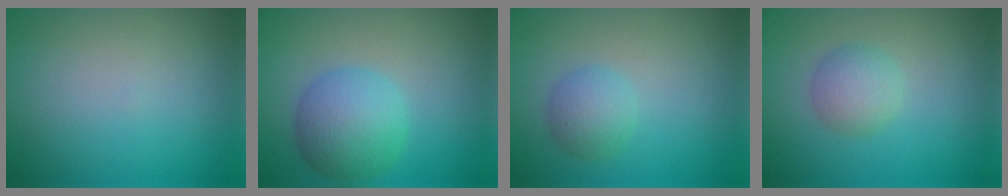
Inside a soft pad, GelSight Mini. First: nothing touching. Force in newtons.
{"total": 5.2, "press": 5.2, "slide": 0.1}
{"total": 2.4, "press": 2.4, "slide": 0.1}
{"total": 2.5, "press": 2.5, "slide": 0.0}